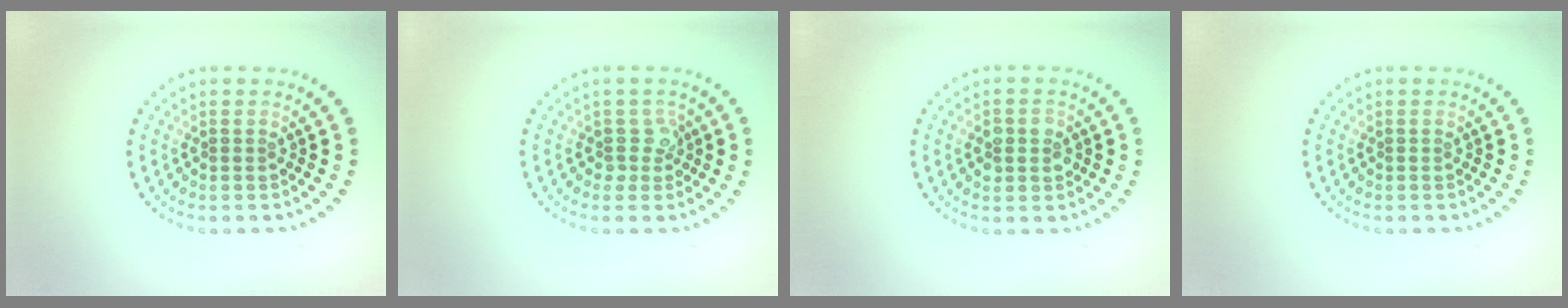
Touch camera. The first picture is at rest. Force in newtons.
{"total": 1.9, "press": 1.5, "slide": 1.1}
{"total": 2.3, "press": 2.2, "slide": 0.4}
{"total": 0.0}